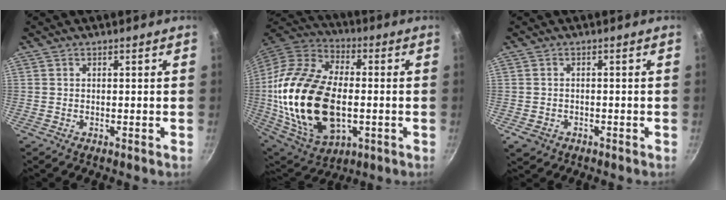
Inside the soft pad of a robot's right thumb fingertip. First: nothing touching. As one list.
[{"total": 28.4, "force": [-2.2, 16.8, 22.8], "torque": [-0.446, 0.015, -0.032]}, {"total": 2.6, "force": [-1.2, 2.0, 1.1], "torque": [-0.021, 0.009, -0.012]}]